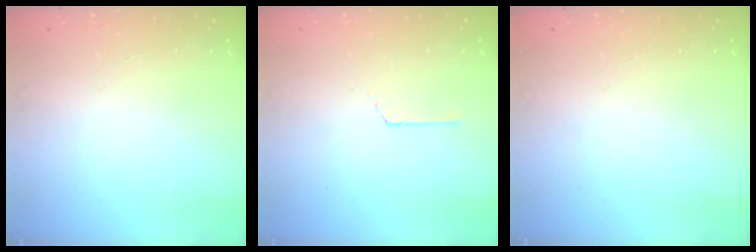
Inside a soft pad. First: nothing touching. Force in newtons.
{"total": 2.0, "press": 2.0, "slide": 0.2}
{"total": 0.0}